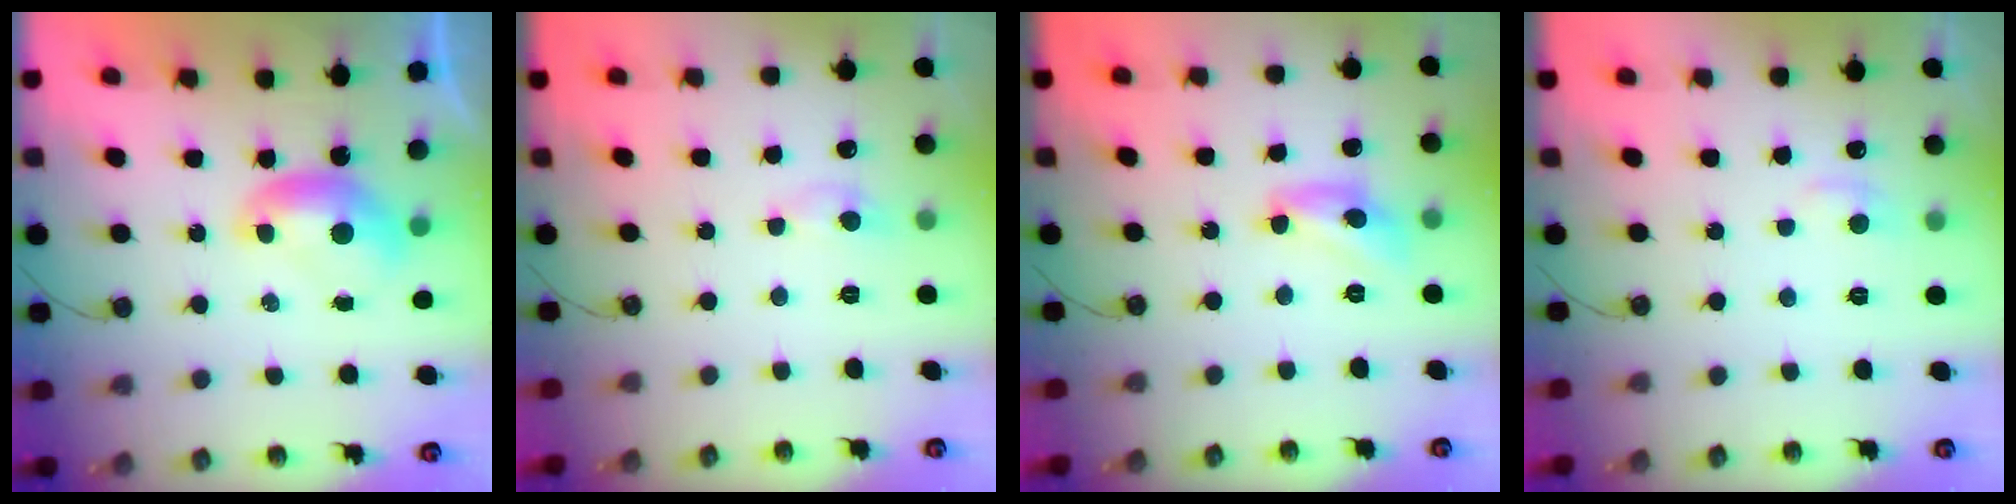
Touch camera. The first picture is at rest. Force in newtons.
{"total": 1.3, "press": 1.3, "slide": 0.3}
{"total": 8.8, "press": 8.8, "slide": 0.4}
{"total": 0.9, "press": 0.1, "slide": 0.9}